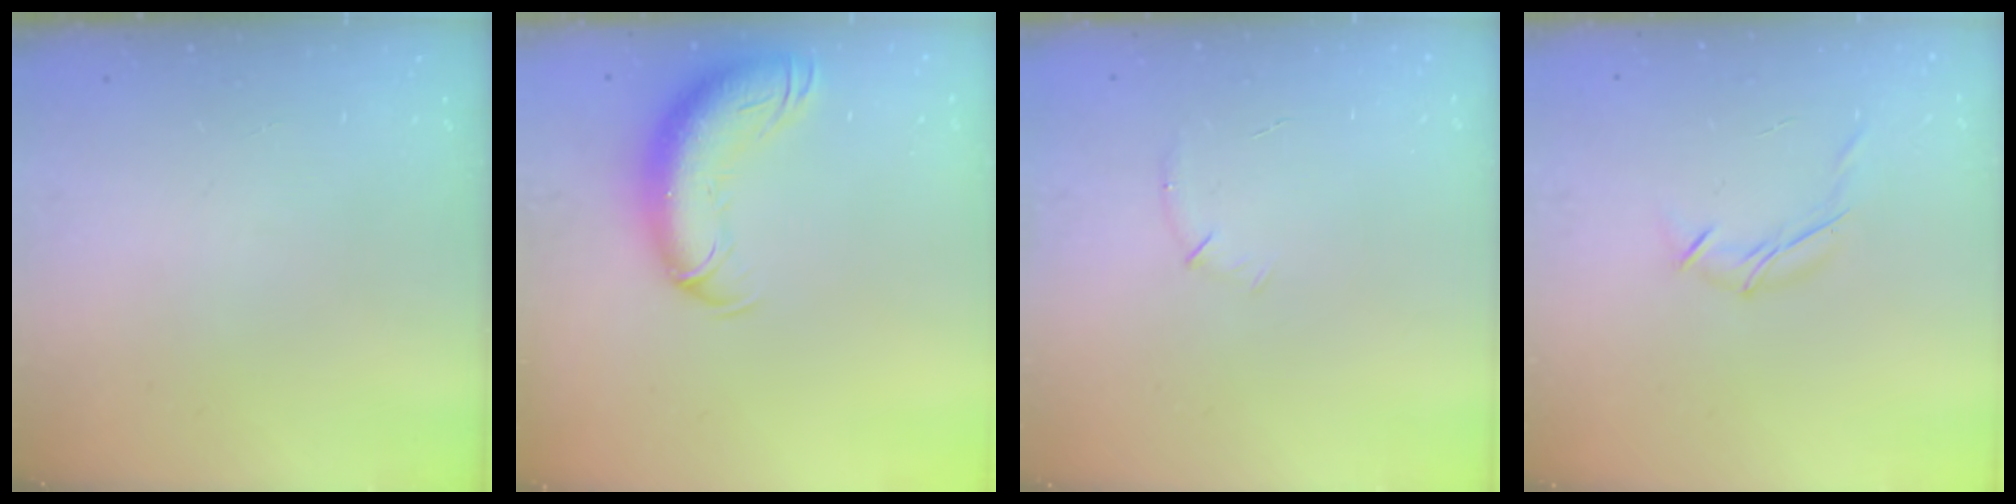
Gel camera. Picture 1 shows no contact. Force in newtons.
{"total": 15.2, "press": 14.8, "slide": 3.6}
{"total": 5.5, "press": 5.2, "slide": 1.6}
{"total": 6.4, "press": 6.3, "slide": 0.9}